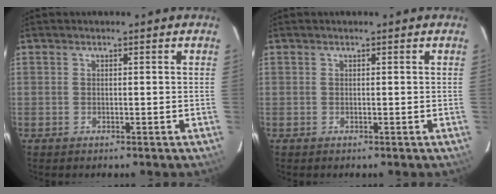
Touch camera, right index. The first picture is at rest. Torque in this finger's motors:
{"motor_torque": [0.00, -0.07, -0.01, 0.00]}